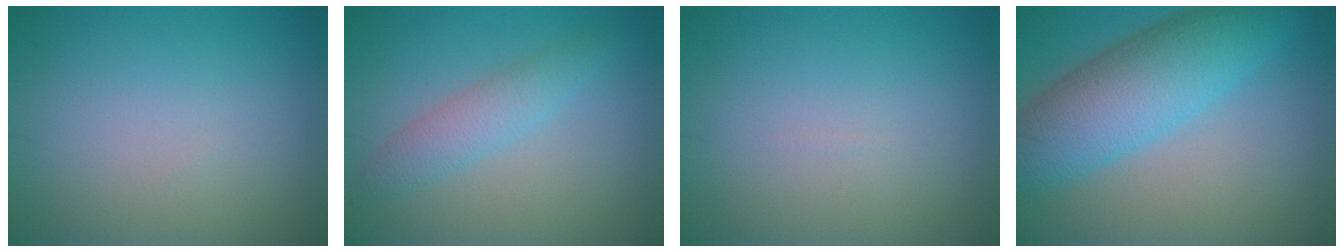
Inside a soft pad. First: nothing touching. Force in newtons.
{"total": 2.7, "press": 2.7, "slide": 0.1}
{"total": 0.0}
{"total": 8.0, "press": 8.0, "slide": 0.2}